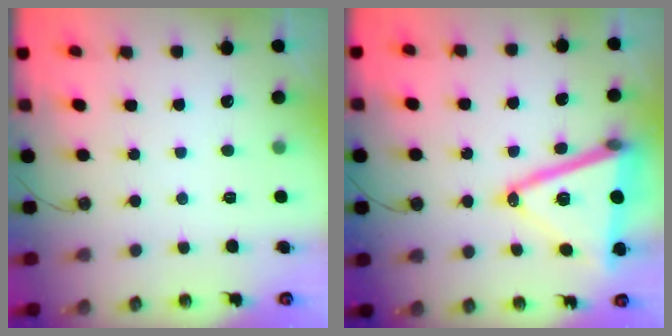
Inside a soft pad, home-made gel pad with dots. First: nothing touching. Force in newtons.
{"total": 19.8, "press": 19.4, "slide": 3.8}